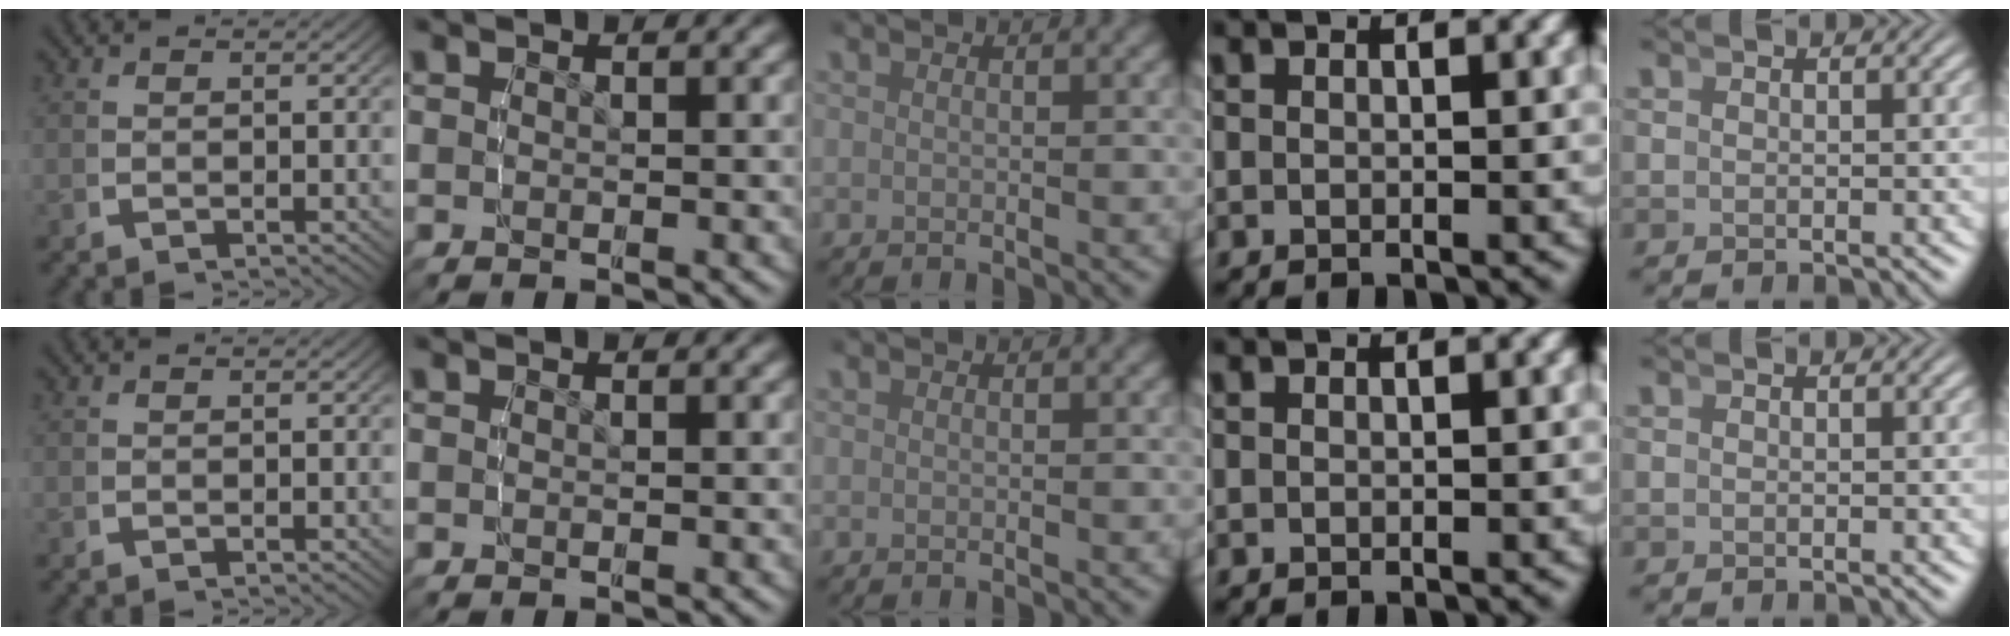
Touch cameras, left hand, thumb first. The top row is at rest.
{}